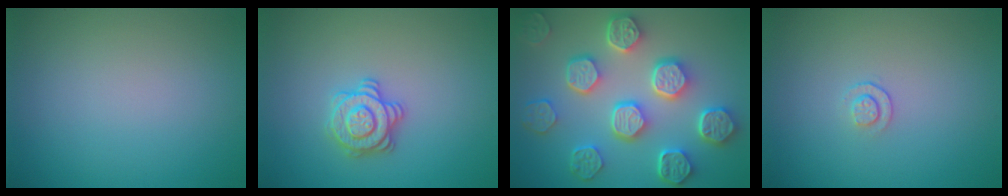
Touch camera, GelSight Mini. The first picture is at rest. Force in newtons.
{"total": 2.8, "press": 2.7, "slide": 0.5}
{"total": 8.3, "press": 6.4, "slide": 5.3}
{"total": 0.9, "press": 0.6, "slide": 0.7}